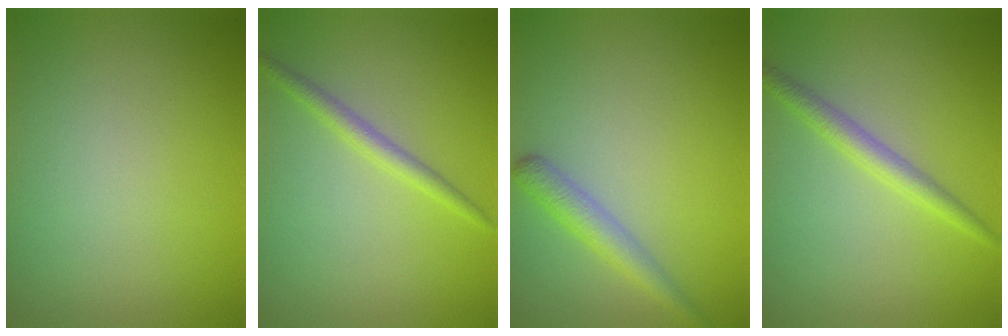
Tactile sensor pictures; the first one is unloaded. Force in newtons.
{"total": 1.8, "press": 1.8, "slide": 0.1}
{"total": 2.5, "press": 2.5, "slide": 0.1}
{"total": 2.3, "press": 2.2, "slide": 0.1}